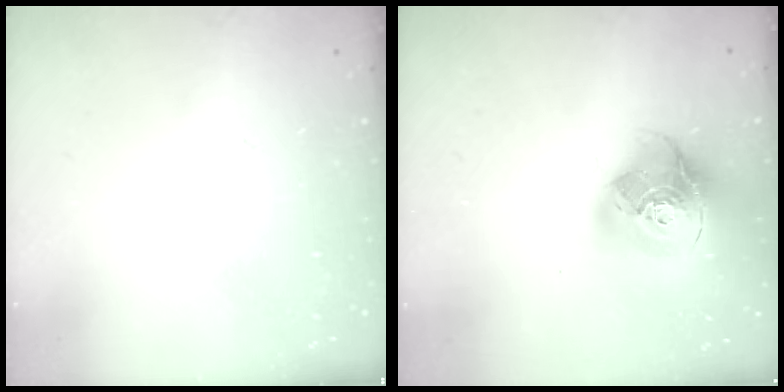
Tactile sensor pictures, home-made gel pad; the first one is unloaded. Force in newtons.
{"total": 19.4, "press": 19.3, "slide": 2.3}